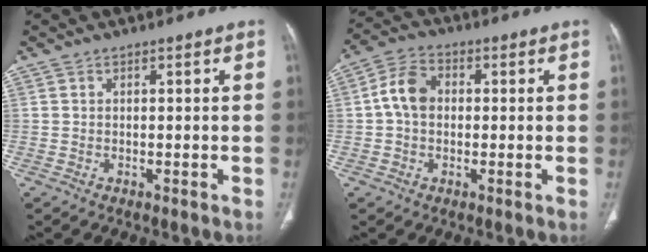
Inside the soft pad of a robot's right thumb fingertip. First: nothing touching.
{"total": 6.8, "force": [0.3, 5.0, 4.6], "torque": [-0.082, 0.019, -0.004]}